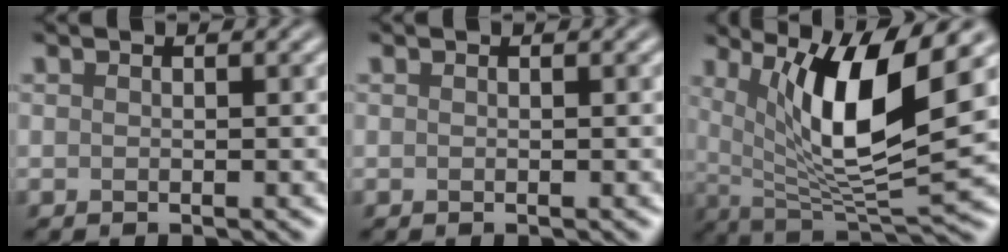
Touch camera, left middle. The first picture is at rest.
{"total": 0.0}
{"total": 9.8, "force": [3.3, 2.5, 8.9], "torque": [-0.145, -0.017, 0.062]}